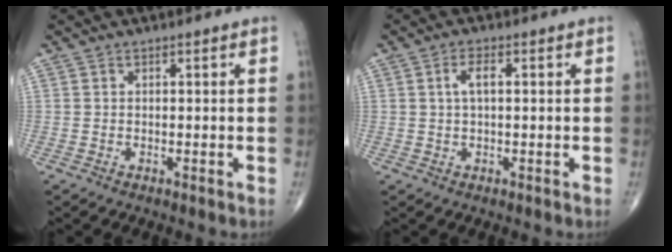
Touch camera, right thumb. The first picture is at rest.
{"total": 2.9, "force": [0.5, 1.2, 2.6], "torque": [-0.049, 0.009, 0.008]}